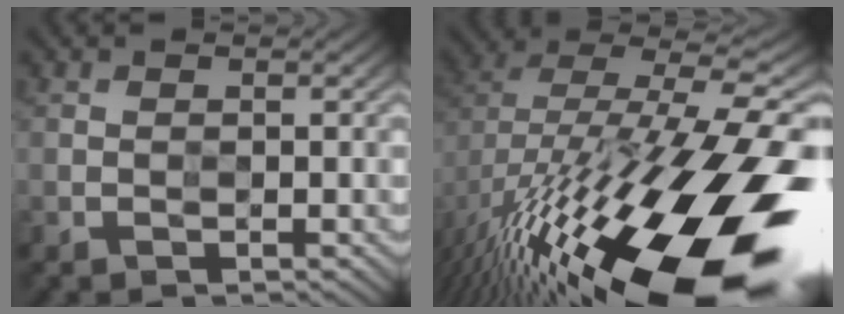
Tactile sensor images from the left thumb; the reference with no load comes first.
{"total": 20.3, "force": [-7.8, 8.4, 16.7], "torque": [-0.289, -0.045, -0.111]}